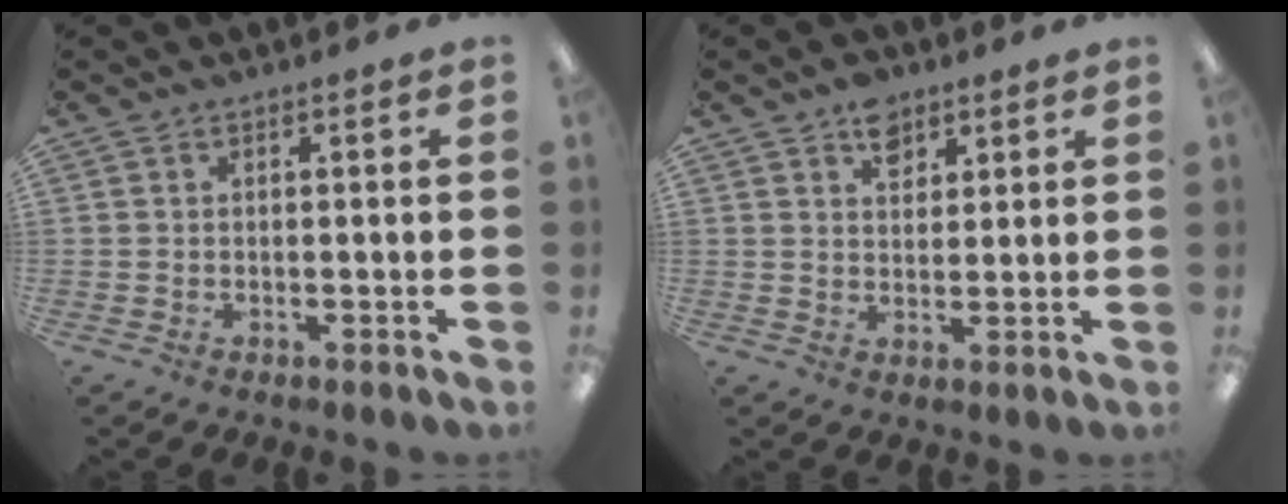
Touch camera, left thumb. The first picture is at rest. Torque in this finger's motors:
{"motor_torque": [0.68, 0.43, 0.38, -0.43, 0.01]}